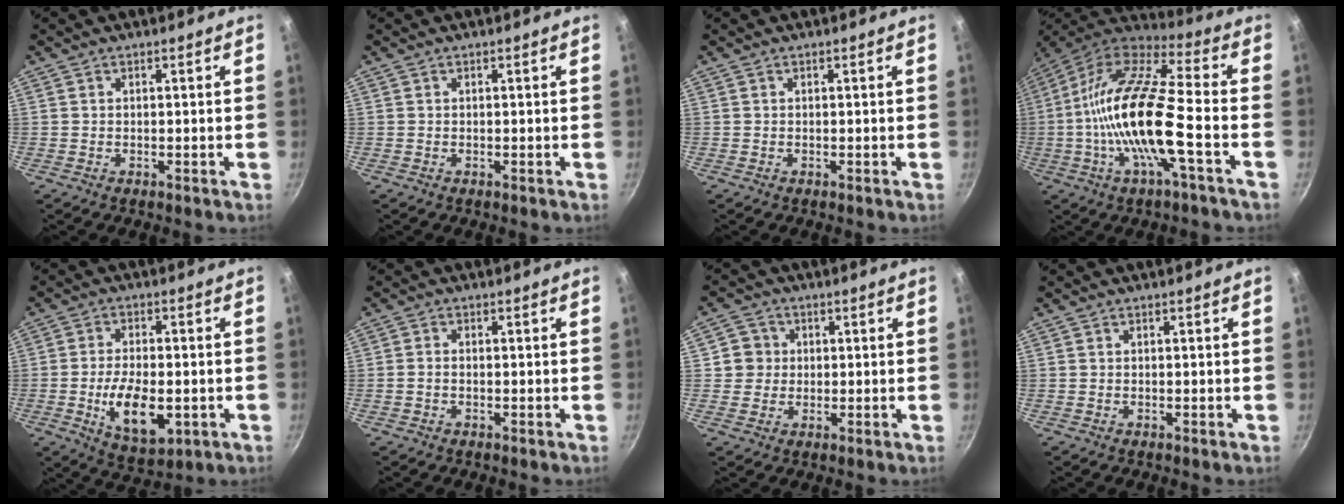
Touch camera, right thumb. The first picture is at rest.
{"total": 0.0}
{"total": 0.0}
{"total": 20.7, "force": [-4.3, 5.4, 19.5], "torque": [-0.363, 0.038, -0.100]}
{"total": 11.7, "force": [-2.6, 6.0, 9.7], "torque": [-0.156, 0.003, -0.034]}
{"total": 1.3, "force": [-0.4, 0.8, 0.9], "torque": [-0.019, 0.010, -0.009]}
{"total": 4.7, "force": [0.6, 4.6, 0.8], "torque": [0.022, 0.006, 0.003]}
{"total": 0.0}